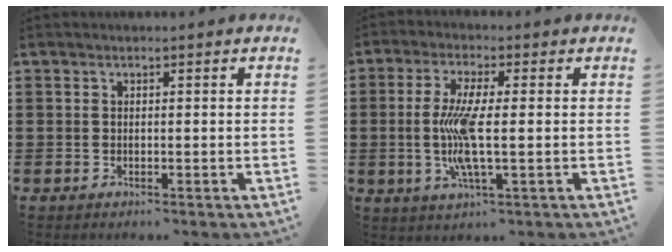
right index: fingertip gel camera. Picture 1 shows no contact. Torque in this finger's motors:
{"motor_torque": [1.79, -0.36, 0.92, 0.21]}